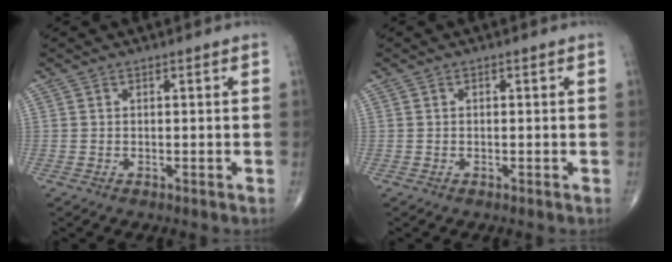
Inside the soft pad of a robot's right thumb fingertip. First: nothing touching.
{"total": 0.0}